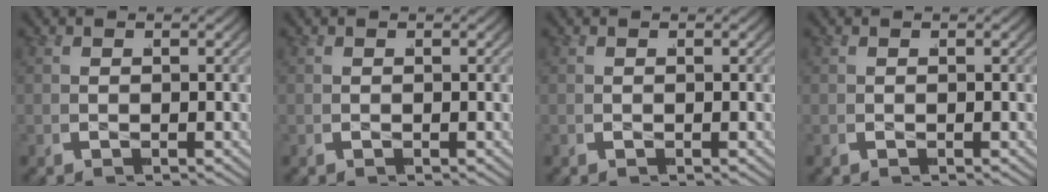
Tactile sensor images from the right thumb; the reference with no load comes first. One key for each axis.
{"total": 0.0}
{"total": 0.0}
{"total": 0.0}